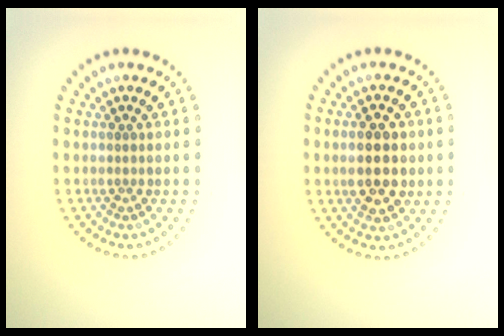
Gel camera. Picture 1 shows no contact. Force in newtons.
{"total": 4.6, "press": 4.6, "slide": 0.2}